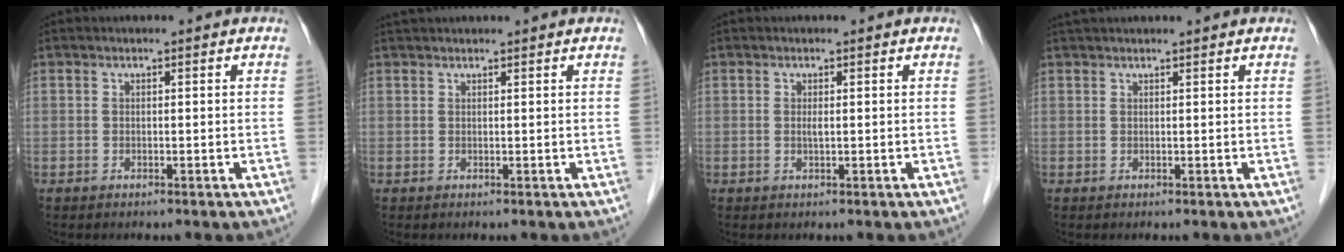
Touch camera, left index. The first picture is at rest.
{"total": 2.7, "force": [2.6, 0.1, 0.9], "torque": [-0.008, 0.034, 0.043]}
{"total": 0.7, "force": [0.1, 0.1, 0.7], "torque": [-0.019, -0.003, 0.002]}
{"total": 4.5, "force": [4.1, 0.1, 1.7], "torque": [-0.019, 0.038, 0.059]}